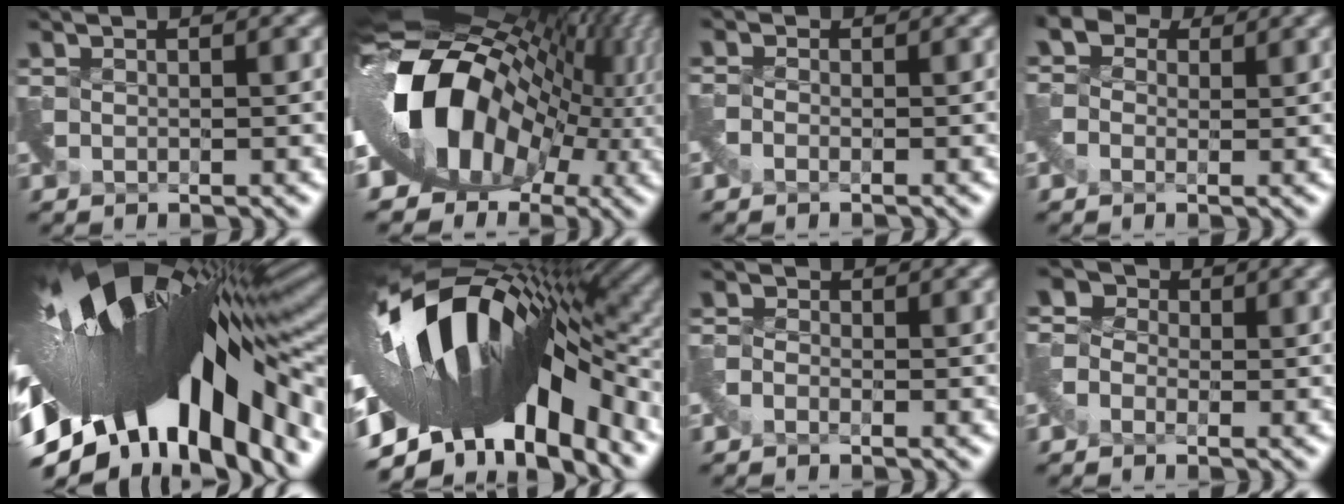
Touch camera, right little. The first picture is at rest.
{"total": 13.6, "force": [-1.3, 9.6, 9.5], "torque": [-0.166, 0.020, -0.037]}
{"total": 1.0, "force": [-0.8, -0.1, -0.4], "torque": [0.003, -0.001, -0.024]}
{"total": 1.9, "force": [0.2, 1.7, 0.9], "torque": [-0.031, 0.008, -0.002]}
{"total": 19.0, "force": [-3.8, 7.3, 17.1], "torque": [-0.299, -0.033, -0.062]}
{"total": 16.0, "force": [-2.3, 7.3, 14.0], "torque": [-0.246, 0.026, -0.049]}
{"total": 1.0, "force": [-0.9, 0.3, -0.1], "torque": [-0.003, 0.003, -0.027]}
{"total": 2.8, "force": [-1.1, 2.2, 1.2], "torque": [-0.031, 0.006, -0.027]}